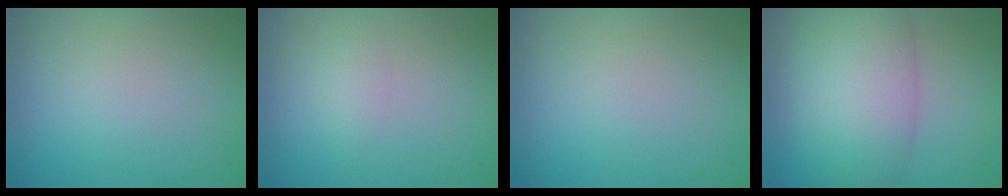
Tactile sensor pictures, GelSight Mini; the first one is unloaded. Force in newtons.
{"total": 1.2, "press": 1.2, "slide": 0.0}
{"total": 0.0}
{"total": 8.1, "press": 8.1, "slide": 0.4}